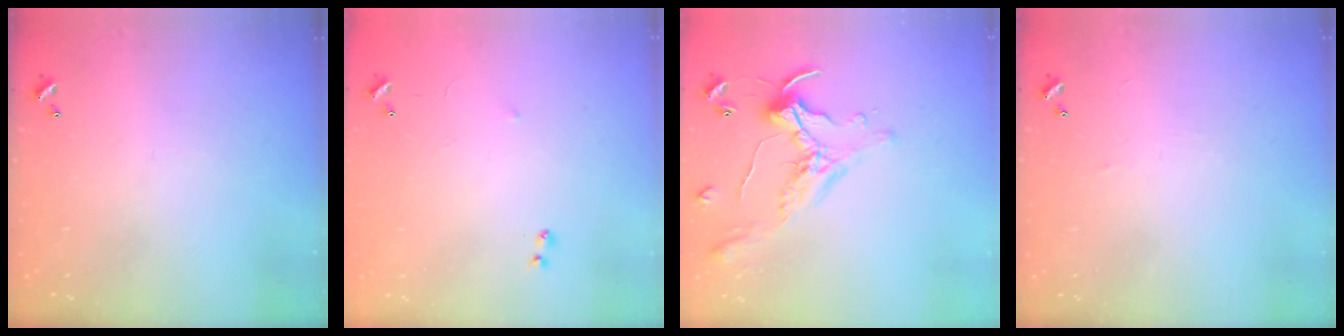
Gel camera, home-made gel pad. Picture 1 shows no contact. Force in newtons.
{"total": 7.4, "press": 7.3, "slide": 0.6}
{"total": 0.0}
{"total": 0.5, "press": 0.3, "slide": 0.4}